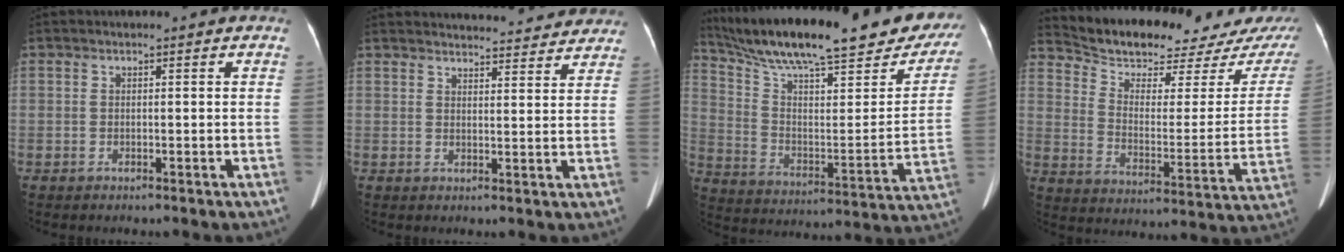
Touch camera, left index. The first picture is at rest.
{"total": 18.9, "force": [18.2, 3.2, 4.0], "torque": [-0.038, -0.011, 0.216]}
{"total": 31.1, "force": [25.7, 5.3, 16.7], "torque": [-0.267, -0.057, 0.357]}
{"total": 19.9, "force": [18.4, 2.7, 6.9], "torque": [-0.104, -0.069, 0.255]}